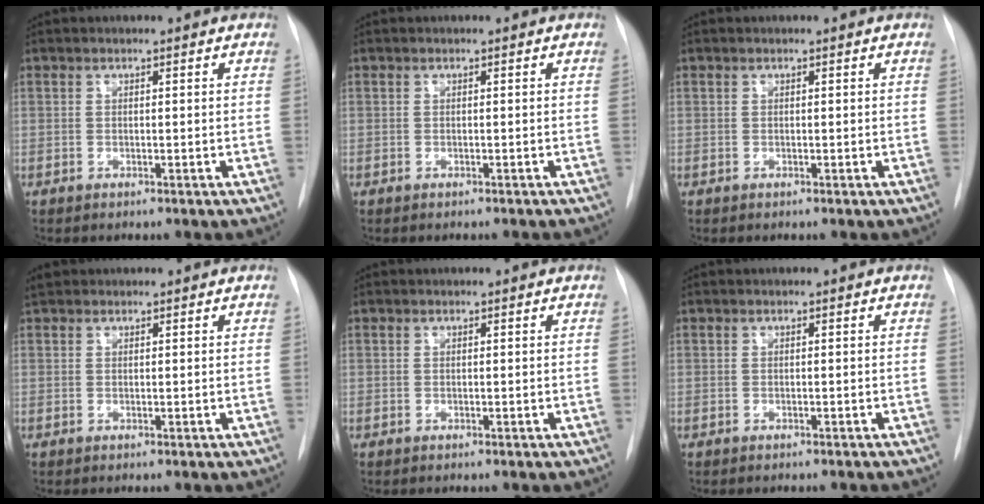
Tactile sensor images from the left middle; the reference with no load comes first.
{"total": 1.1, "force": [-1.0, 0.2, 0.3], "torque": [-0.007, -0.001, -0.013]}
{"total": 0.0}
{"total": 1.6, "force": [1.3, 0.9, 0.3], "torque": [-0.011, 0.019, 0.022]}
{"total": 0.0}
{"total": 1.3, "force": [-1.3, 0.2, 0.4], "torque": [-0.008, -0.001, -0.015]}